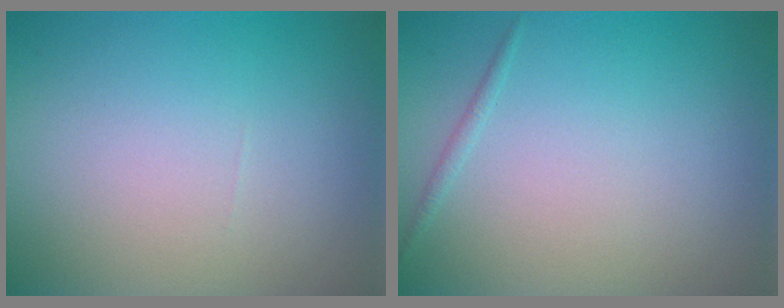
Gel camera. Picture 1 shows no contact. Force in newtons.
{"total": 0.6, "press": 0.6, "slide": 0.0}